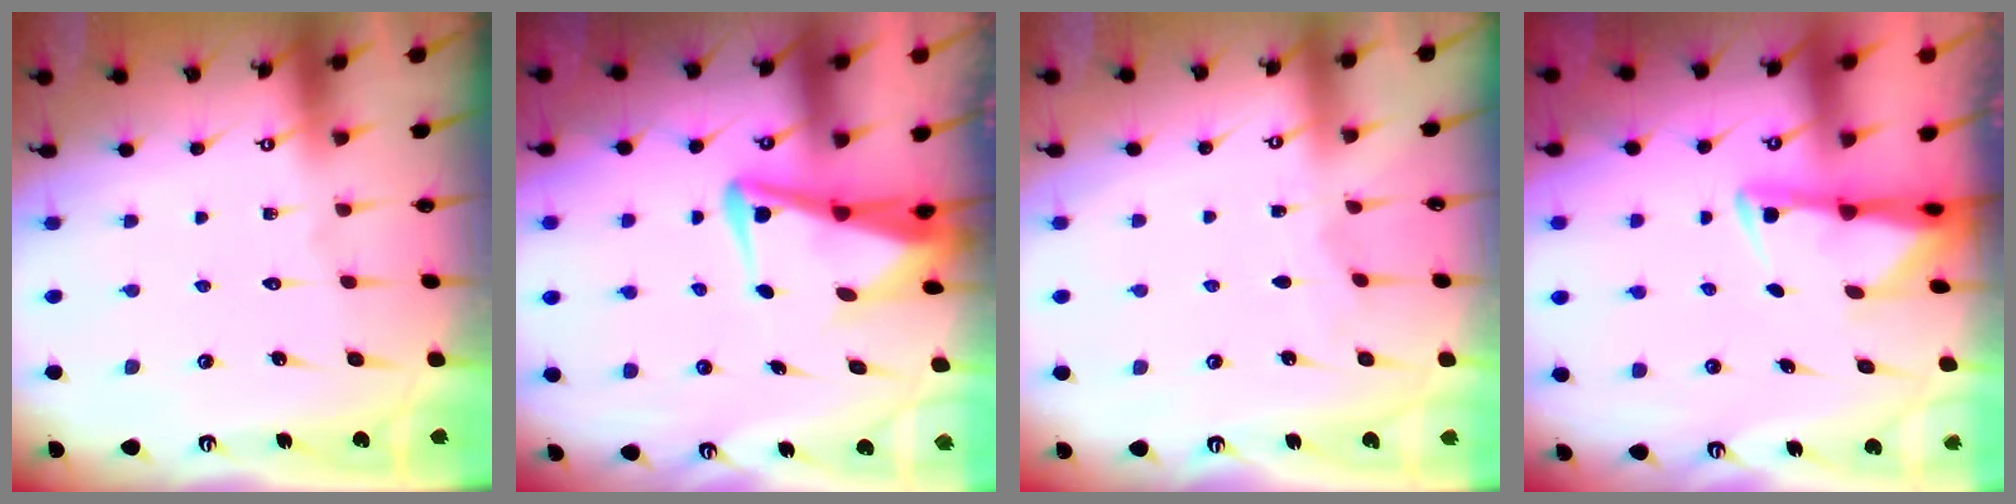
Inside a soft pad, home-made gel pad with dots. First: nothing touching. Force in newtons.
{"total": 6.4, "press": 6.1, "slide": 1.9}
{"total": 2.6, "press": 2.6, "slide": 0.4}
{"total": 2.8, "press": 2.7, "slide": 0.6}